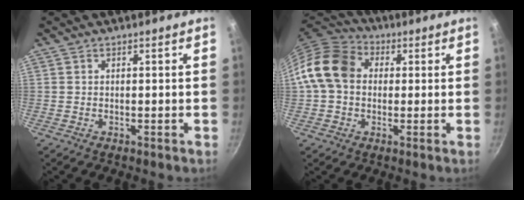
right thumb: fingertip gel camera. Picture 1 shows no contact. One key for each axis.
{"total": 11.7, "fx": 1.0, "fy": 9.3, "fz": 7.0, "tx": -0.101, "ty": 0.026, "tz": 0.000}